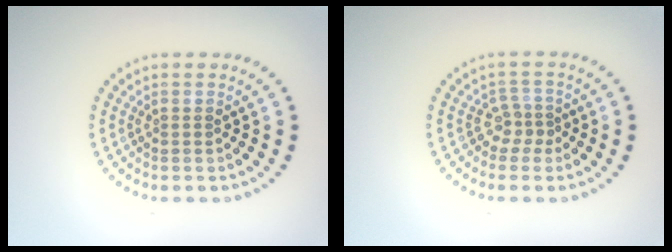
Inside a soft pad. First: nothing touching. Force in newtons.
{"total": 1.7, "press": 1.2, "slide": 1.3}